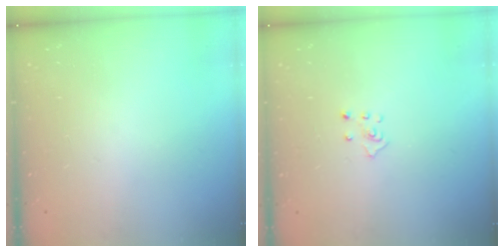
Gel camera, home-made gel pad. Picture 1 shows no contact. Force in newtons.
{"total": 3.7, "press": 3.6, "slide": 0.4}